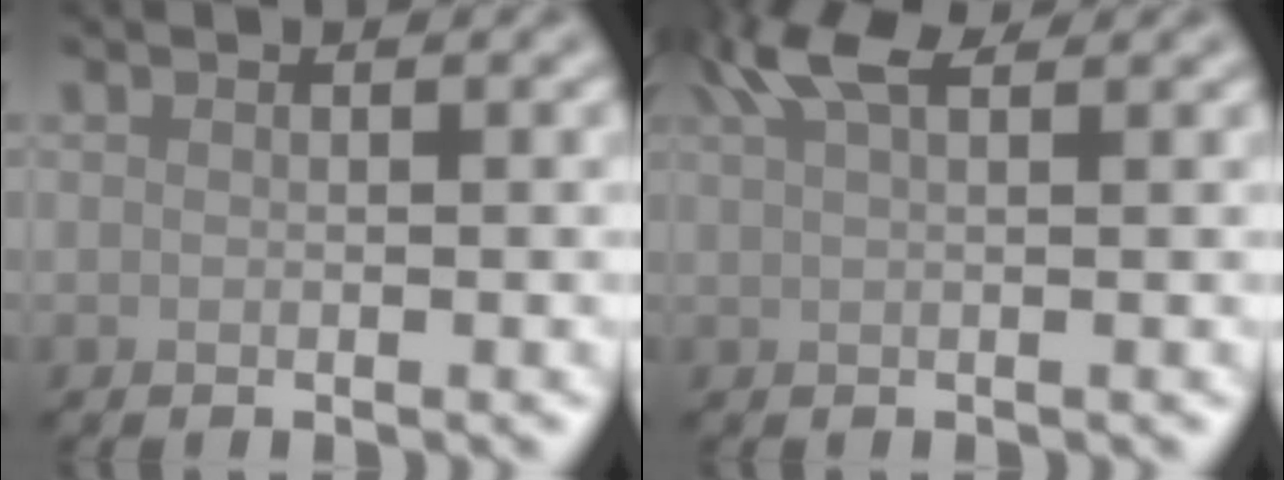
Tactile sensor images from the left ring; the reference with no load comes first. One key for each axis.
{"total": 4.1, "fx": 2.8, "fy": 1.1, "fz": 2.8, "tx": -0.052, "ty": 0.015, "tz": 0.049}